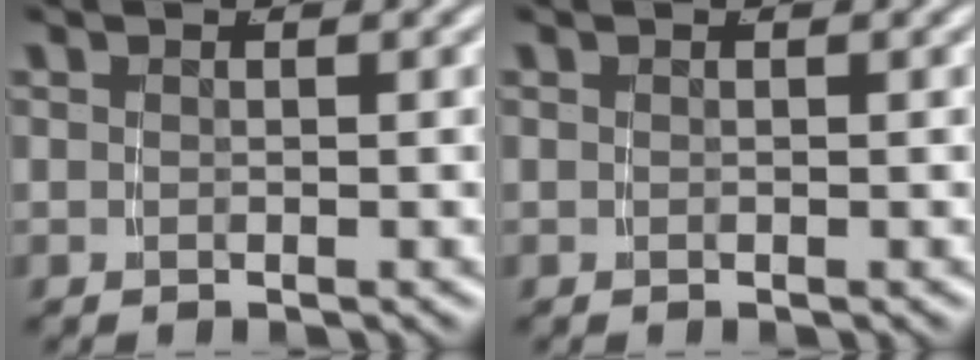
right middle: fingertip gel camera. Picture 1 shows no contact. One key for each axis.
{"total": 0.0}